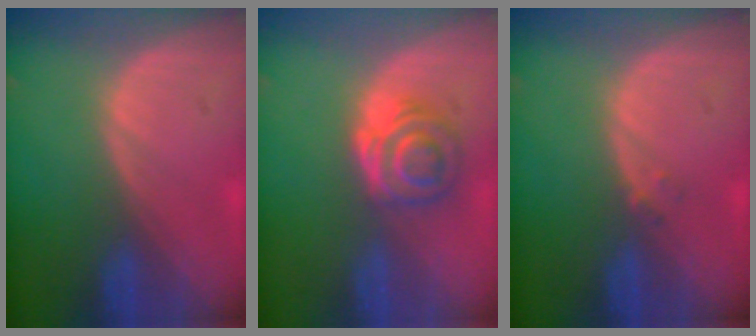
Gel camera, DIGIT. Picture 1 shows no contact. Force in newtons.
{"total": 6.2, "press": 5.2, "slide": 3.3}
{"total": 0.9, "press": 0.9, "slide": 0.2}